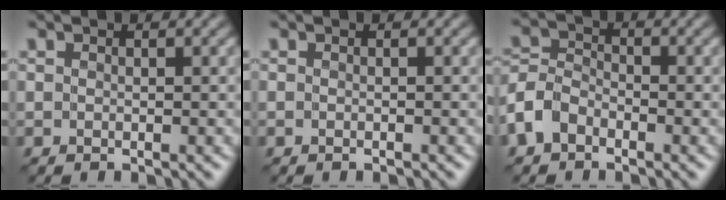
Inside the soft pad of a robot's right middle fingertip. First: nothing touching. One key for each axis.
{"total": 0.0}
{"total": 3.4, "fx": -1.9, "fy": 2.3, "fz": 1.5, "tx": -0.037, "ty": 0.007, "tz": -0.052}